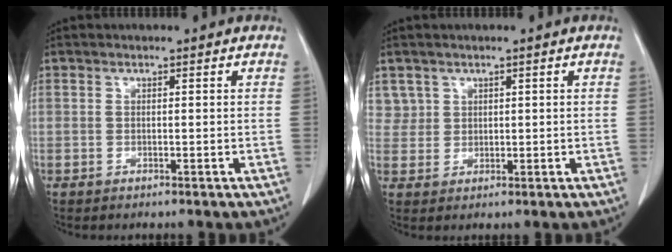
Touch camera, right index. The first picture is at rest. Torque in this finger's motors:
{"motor_torque": [-0.29, 0.30, -0.02, -0.02]}